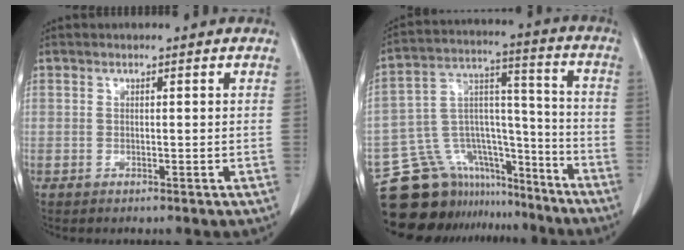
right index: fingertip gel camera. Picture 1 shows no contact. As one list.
[{"total": 17.0, "force": [-14.8, 7.9, 2.7], "torque": [-0.049, 0.076, -0.236]}]